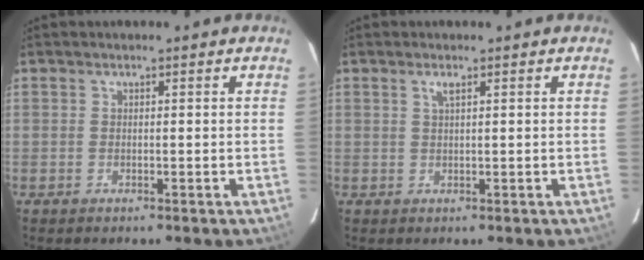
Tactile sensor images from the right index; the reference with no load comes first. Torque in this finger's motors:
{"motor_torque": [0.06, 0.02, 0.02, 0.03]}